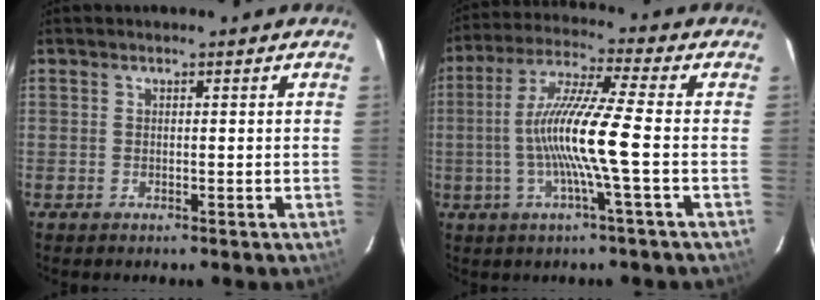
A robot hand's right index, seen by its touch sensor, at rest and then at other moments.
{"total": 12.2, "force": [-2.2, -1.2, 12.0], "torque": [-0.235, 0.001, -0.042]}